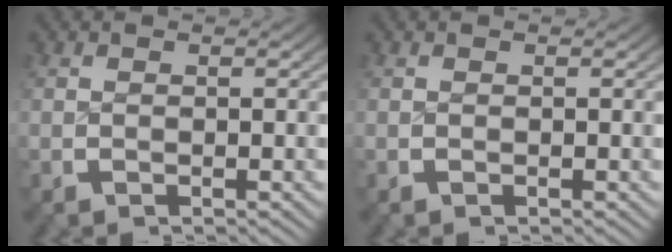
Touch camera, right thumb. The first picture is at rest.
{"total": 0.0}